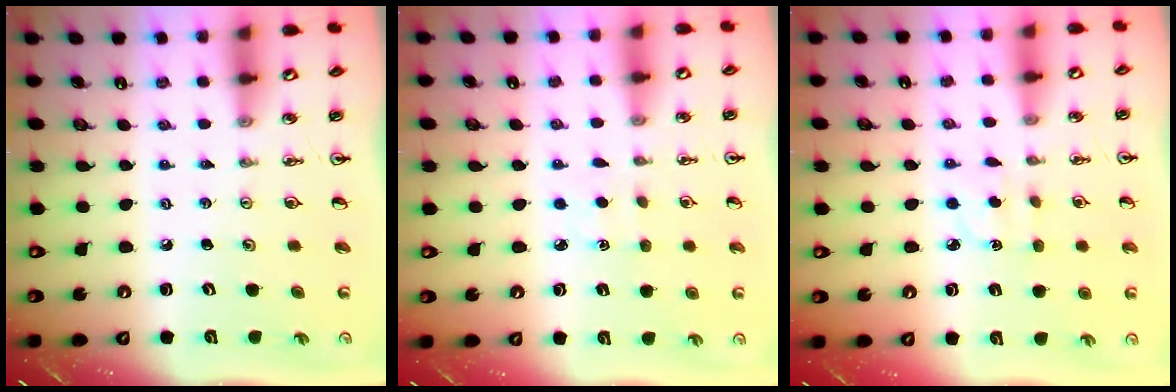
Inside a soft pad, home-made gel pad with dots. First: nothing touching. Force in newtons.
{"total": 1.5, "press": 1.5, "slide": 0.2}
{"total": 3.0, "press": 2.9, "slide": 0.8}